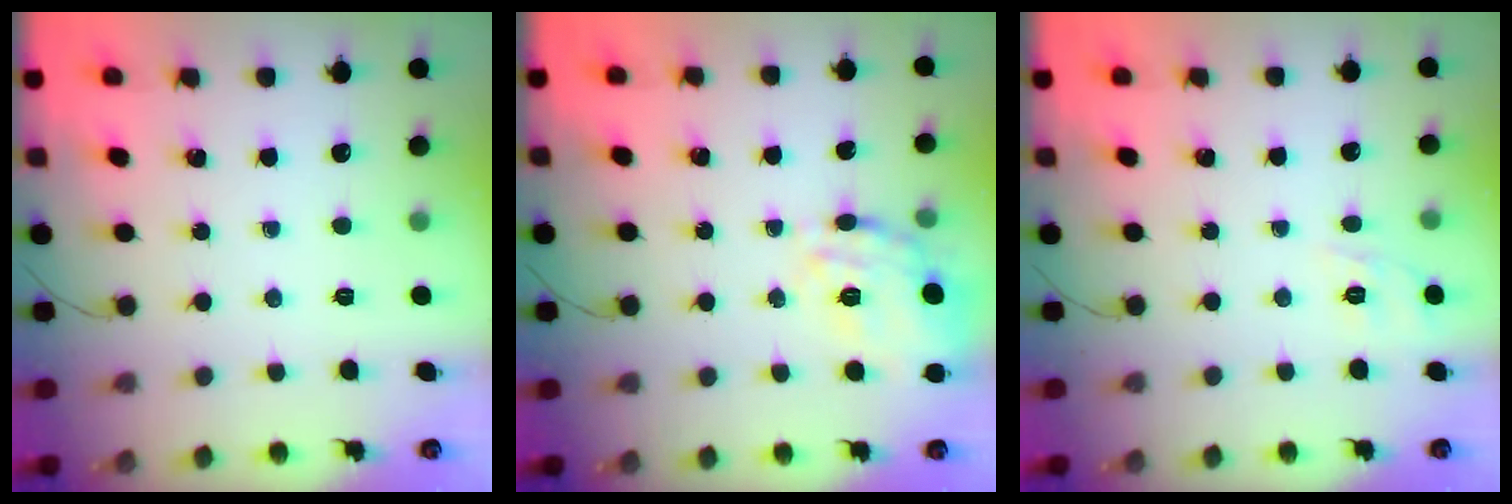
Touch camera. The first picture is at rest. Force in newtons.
{"total": 20.1, "press": 20.1, "slide": 0.4}
{"total": 6.5, "press": 6.3, "slide": 1.6}